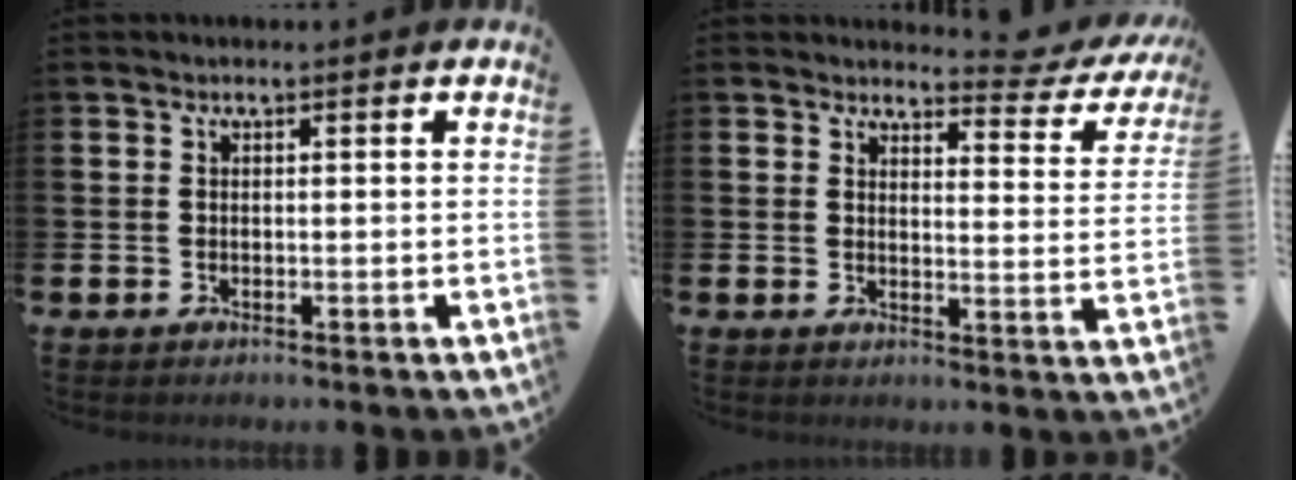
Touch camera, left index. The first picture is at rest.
{"total": 3.3, "force": [3.0, 1.1, 0.9], "torque": [-0.008, -0.029, 0.043]}